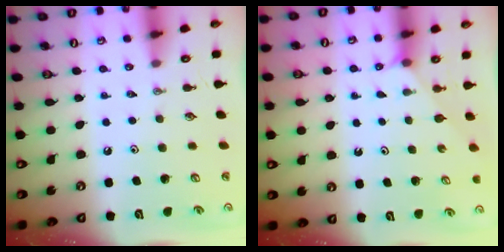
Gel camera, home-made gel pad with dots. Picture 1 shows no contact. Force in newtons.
{"total": 2.2, "press": 2.2, "slide": 0.4}